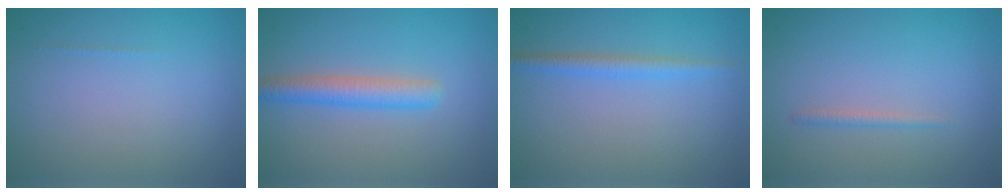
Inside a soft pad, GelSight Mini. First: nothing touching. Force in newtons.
{"total": 3.3, "press": 3.2, "slide": 0.1}
{"total": 1.9, "press": 1.9, "slide": 0.0}
{"total": 0.8, "press": 0.8, "slide": 0.0}